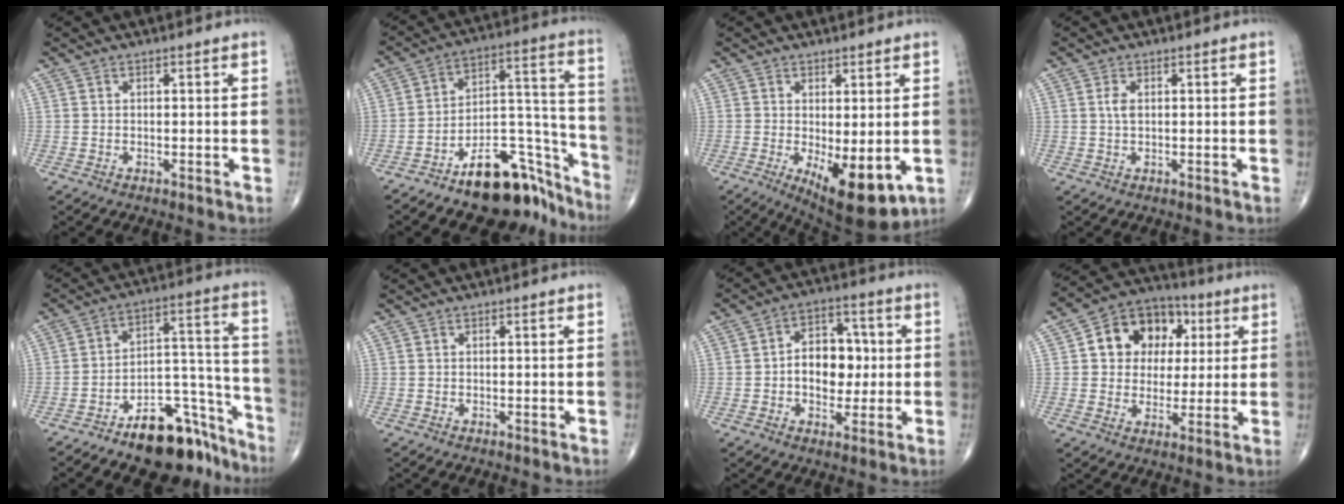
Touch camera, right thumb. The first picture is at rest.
{"total": 18.1, "force": [-14.0, 7.4, 8.9], "torque": [-0.073, 0.145, -0.224]}
{"total": 10.9, "force": [-2.7, 4.3, 9.7], "torque": [-0.132, -0.023, -0.025]}
{"total": 2.0, "force": [0.4, 1.0, 1.6], "torque": [-0.035, 0.003, 0.010]}
{"total": 16.1, "force": [-11.9, 7.2, 8.2], "torque": [-0.063, 0.125, -0.183]}
{"total": 0.0}
{"total": 10.4, "force": [-0.1, 7.3, 7.4], "torque": [-0.063, 0.020, -0.007]}
{"total": 13.9, "force": [3.4, 11.3, 7.5], "torque": [-0.071, 0.009, 0.049]}